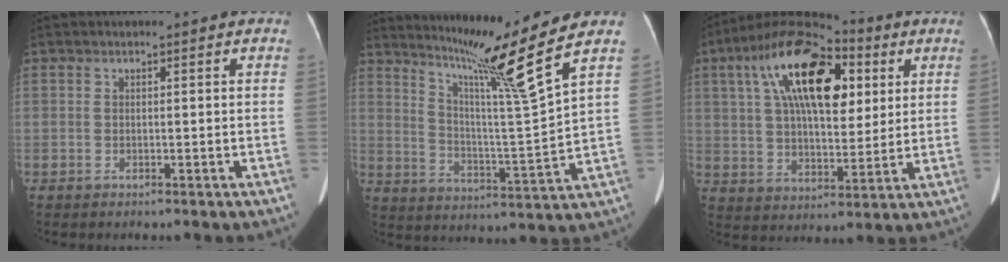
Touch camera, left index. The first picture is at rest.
{"total": 11.9, "force": [9.1, -4.0, 6.6], "torque": [-0.113, -0.051, 0.152]}
{"total": 18.5, "force": [6.8, 8.2, 15.1], "torque": [-0.284, 0.047, 0.115]}